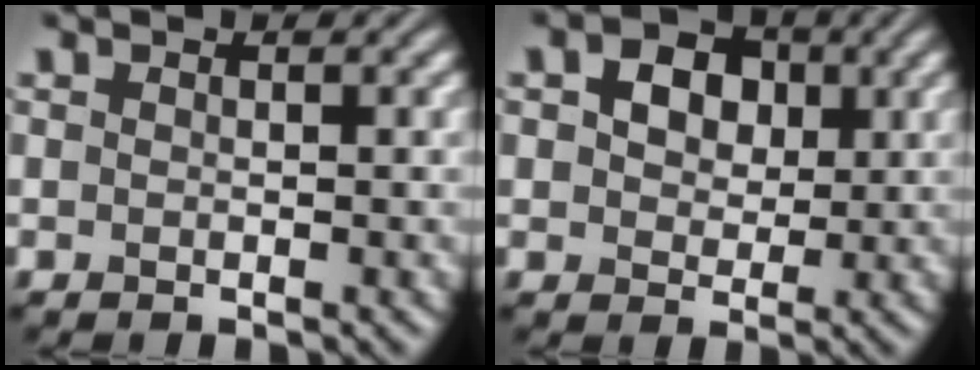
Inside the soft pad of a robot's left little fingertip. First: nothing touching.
{"total": 4.9, "force": [1.5, 3.6, 3.0], "torque": [-0.053, 0.009, 0.005]}